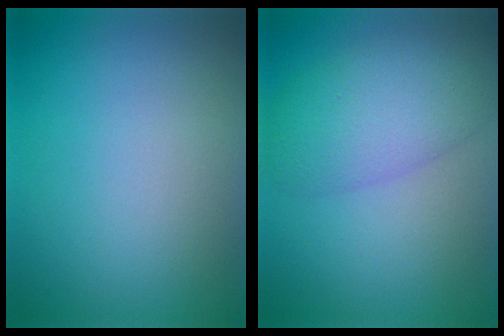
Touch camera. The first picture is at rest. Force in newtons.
{"total": 5.4, "press": 5.4, "slide": 0.2}